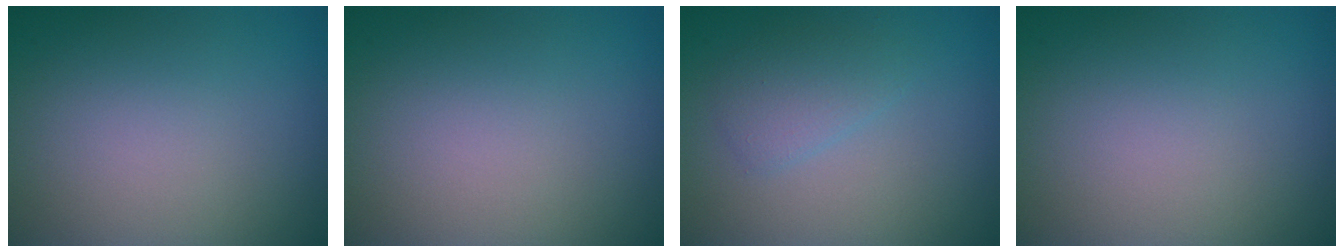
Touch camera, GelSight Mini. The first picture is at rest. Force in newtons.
{"total": 0.0}
{"total": 1.7, "press": 1.7, "slide": 0.1}
{"total": 0.0}